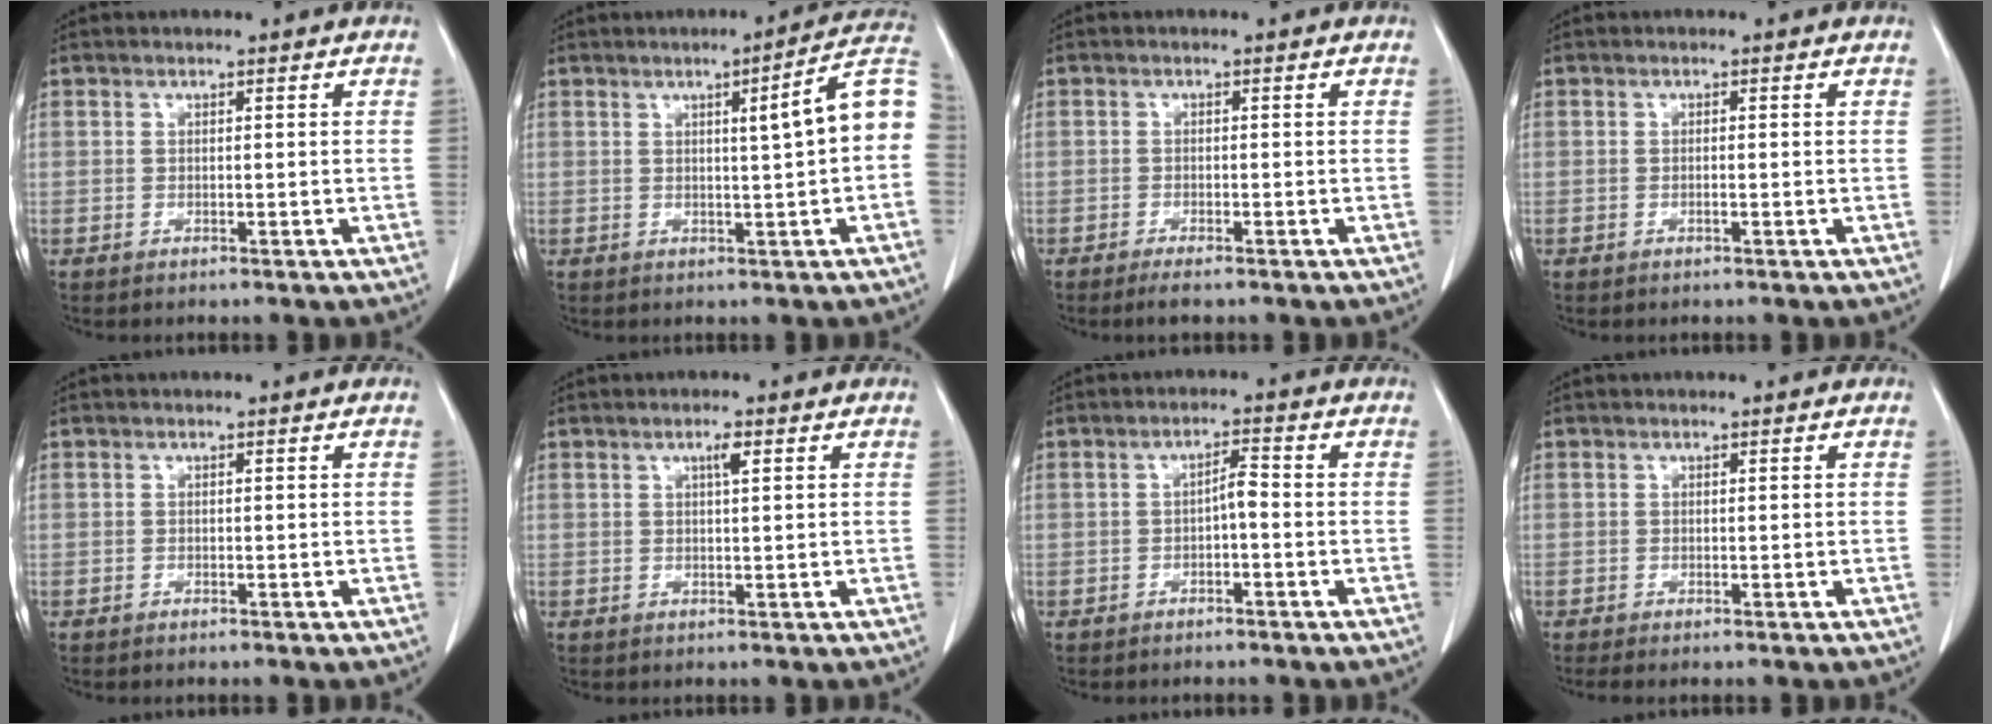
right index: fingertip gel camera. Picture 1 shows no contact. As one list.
[{"total": 8.5, "force": [0.8, -0.1, 8.4], "torque": [-0.108, 0.017, 0.004]}, {"total": 1.9, "force": [-1.5, 0.3, 1.1], "torque": [-0.021, -0.004, -0.025]}, {"total": 0.5, "force": [-0.2, 0.0, 0.5], "torque": [-0.010, 0.001, -0.002]}, {"total": 0.0}, {"total": 1.7, "force": [0.8, 0.2, 1.5], "torque": [-0.029, 0.000, 0.012]}, {"total": 2.7, "force": [-0.6, 0.6, 2.6], "torque": [-0.041, 0.009, -0.010]}, {"total": 0.7, "force": [-0.5, 0.0, 0.5], "torque": [-0.012, -0.004, -0.009]}]